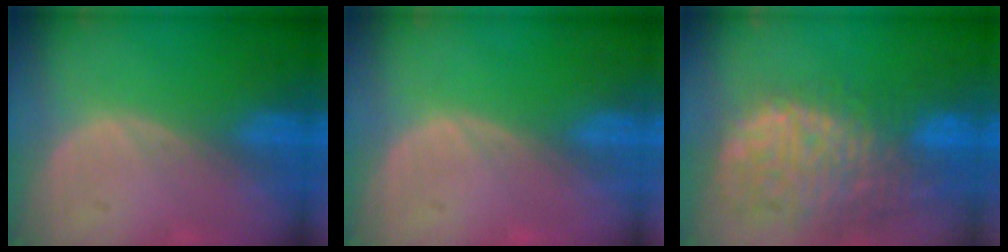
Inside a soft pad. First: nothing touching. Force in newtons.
{"total": 0.0}
{"total": 14.2, "press": 11.8, "slide": 7.9}